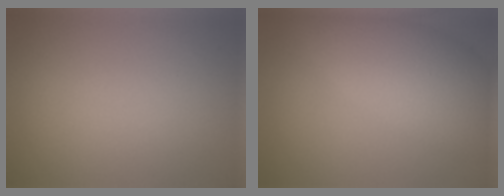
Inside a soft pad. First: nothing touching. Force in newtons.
{"total": 7.8, "press": 7.7, "slide": 0.3}